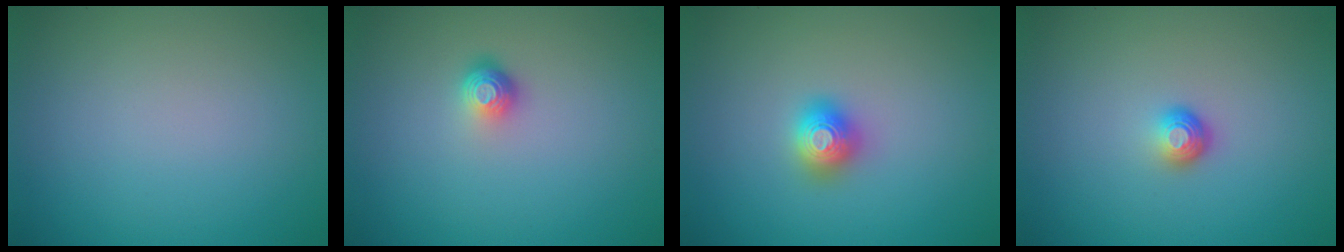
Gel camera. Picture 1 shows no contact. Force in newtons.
{"total": 1.8, "press": 1.2, "slide": 1.3}
{"total": 2.0, "press": 2.0, "slide": 0.1}
{"total": 1.7, "press": 1.2, "slide": 1.2}